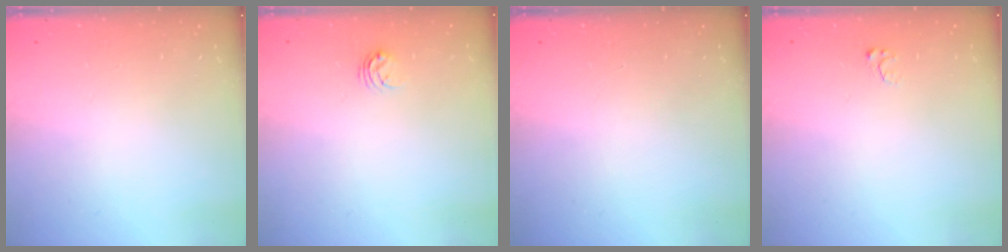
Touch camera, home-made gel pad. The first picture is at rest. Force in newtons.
{"total": 3.6, "press": 3.5, "slide": 0.5}
{"total": 0.0}
{"total": 2.5, "press": 2.5, "slide": 0.3}